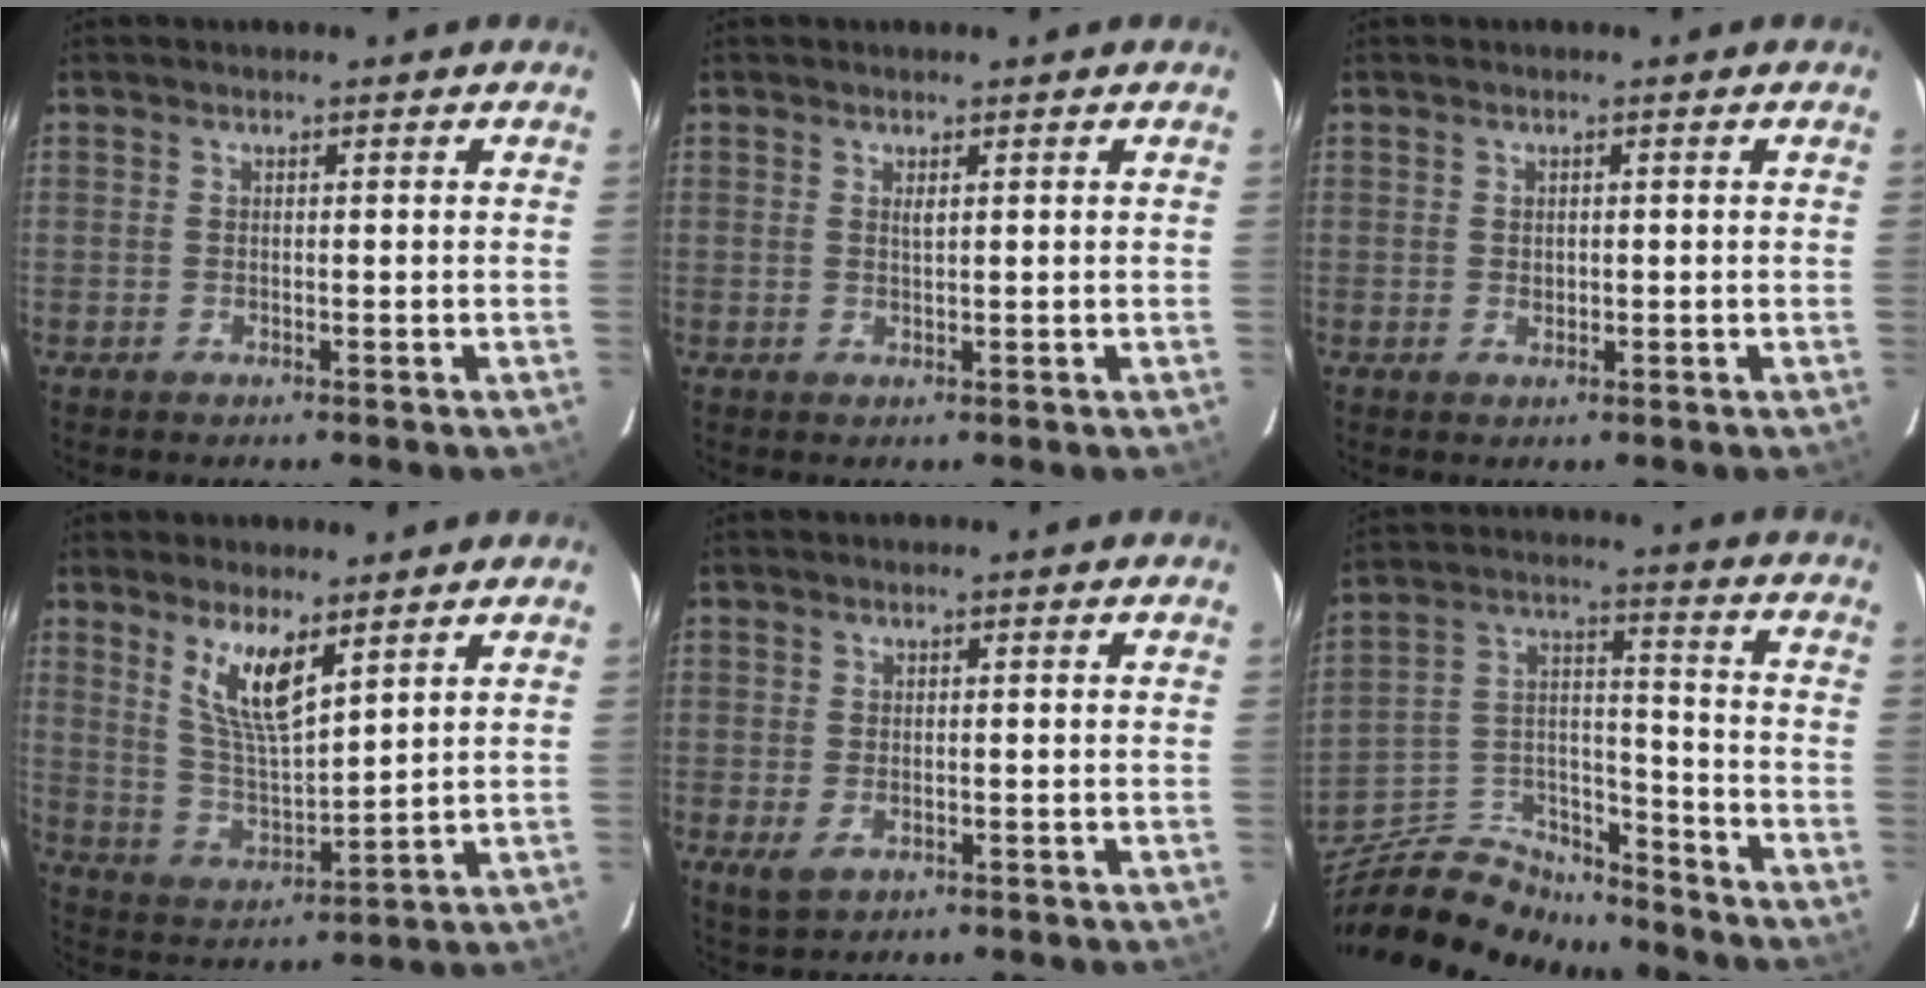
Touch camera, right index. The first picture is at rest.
{"total": 0.9, "force": [0.5, 0.1, 0.8], "torque": [-0.014, 0.001, 0.009]}
{"total": 1.0, "force": [0.2, 0.9, 0.2], "torque": [-0.001, 0.001, 0.006]}
{"total": 9.5, "force": [5.6, 2.4, 7.3], "torque": [-0.138, -0.007, 0.117]}
{"total": 3.2, "force": [-1.2, 2.0, 2.2], "torque": [-0.042, -0.009, -0.017]}
{"total": 19.2, "force": [-16.0, 7.7, 7.3], "torque": [-0.159, 0.040, -0.266]}